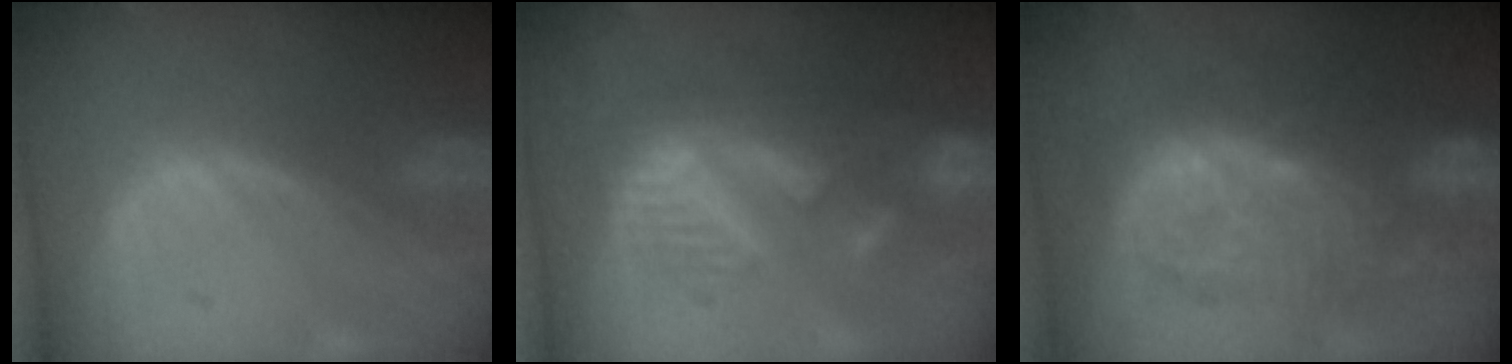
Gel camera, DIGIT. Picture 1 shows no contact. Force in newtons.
{"total": 8.8, "press": 8.5, "slide": 2.0}
{"total": 10.6, "press": 10.6, "slide": 0.3}